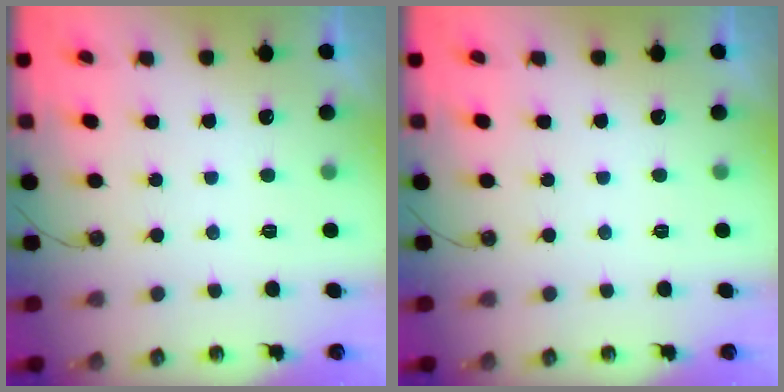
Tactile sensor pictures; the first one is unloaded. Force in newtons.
{"total": 0.0}